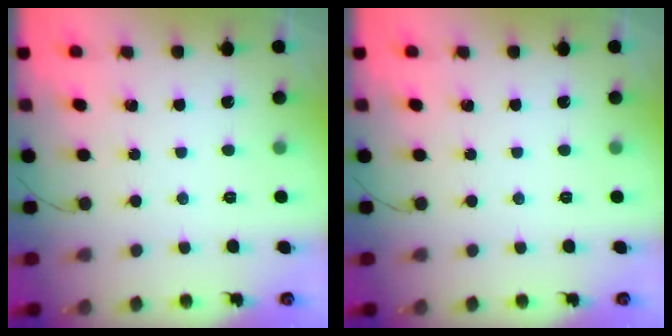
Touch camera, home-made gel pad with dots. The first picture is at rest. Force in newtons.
{"total": 0.0}